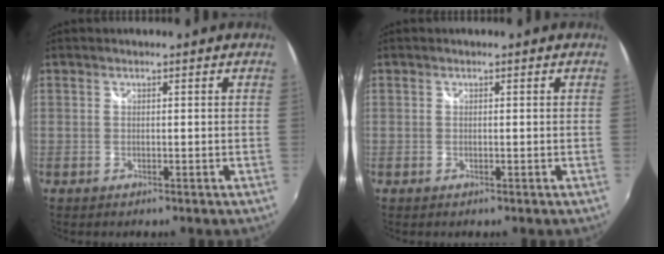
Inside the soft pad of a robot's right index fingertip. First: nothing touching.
{"total": 0.0}